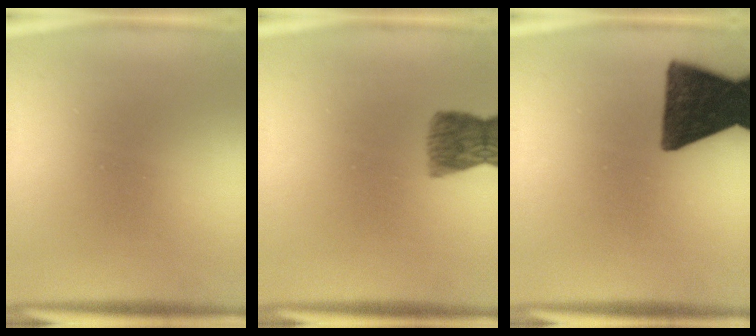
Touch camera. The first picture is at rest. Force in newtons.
{"total": 6.4}
{"total": 14.4}